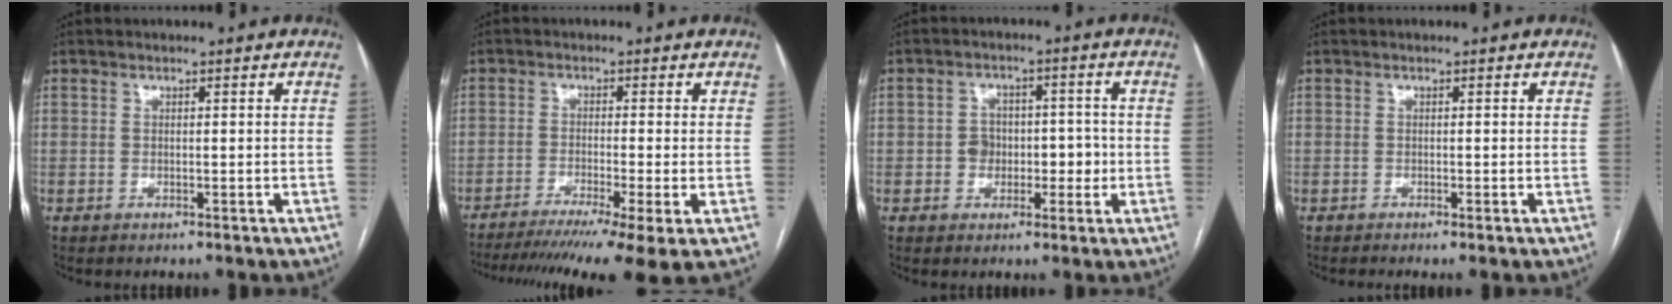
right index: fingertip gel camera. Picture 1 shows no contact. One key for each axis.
{"total": 13.5, "fx": -9.7, "fy": -0.4, "fz": 9.3, "tx": -0.128, "ty": -0.026, "tz": -0.152}
{"total": 5.5, "fx": -1.0, "fy": 4.1, "fz": 3.6, "tx": -0.043, "ty": 0.024, "tz": -0.011}
{"total": 0.8, "fx": -0.5, "fy": -0.1, "fz": 0.6, "tx": -0.011, "ty": -0.001, "tz": -0.009}